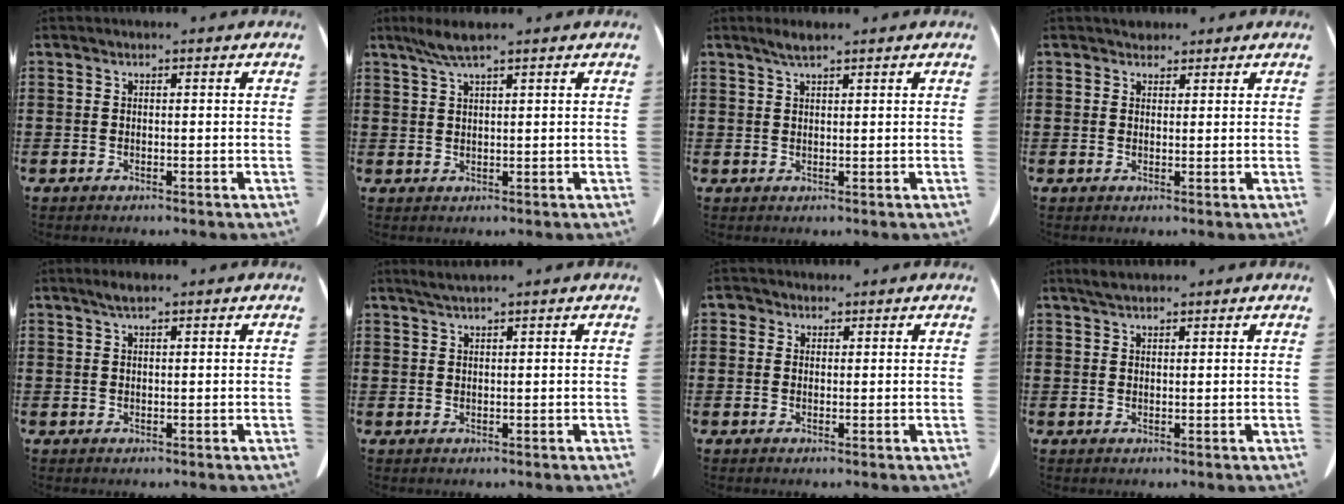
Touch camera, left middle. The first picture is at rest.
{"total": 3.5, "force": [2.3, 0.4, 2.6], "torque": [-0.056, -0.001, 0.042]}
{"total": 2.1, "force": [1.5, 0.3, 1.4], "torque": [-0.030, 0.001, 0.027]}
{"total": 1.8, "force": [1.6, 0.9, 0.2], "torque": [-0.002, 0.001, 0.030]}
{"total": 1.5, "force": [1.0, 0.3, 1.1], "torque": [-0.023, 0.000, 0.018]}
{"total": 1.5, "force": [1.3, -0.1, 0.8], "torque": [-0.018, -0.002, 0.025]}
{"total": 1.6, "force": [1.0, 1.2, 0.3], "torque": [-0.012, 0.005, 0.019]}
{"total": 2.0, "force": [1.7, 0.5, 0.9], "torque": [-0.023, 0.002, 0.033]}